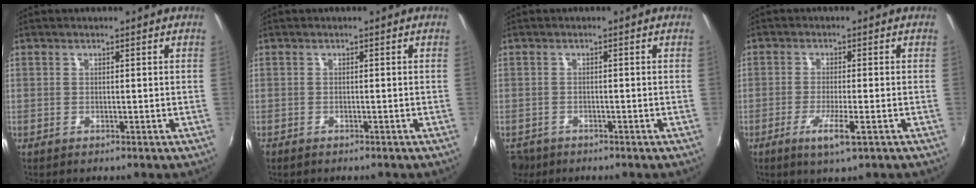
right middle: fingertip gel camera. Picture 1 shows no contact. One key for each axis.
{"total": 0.9, "fx": -0.8, "fy": 0.5, "fz": 0.2, "tx": -0.008, "ty": -0.003, "tz": -0.014}
{"total": 4.4, "fx": -2.8, "fy": 3.1, "fz": 1.5, "tx": -0.045, "ty": -0.010, "tz": -0.048}
{"total": 5.2, "fx": -2.6, "fy": 0.3, "fz": 4.5, "tx": -0.092, "ty": -0.014, "tz": -0.048}